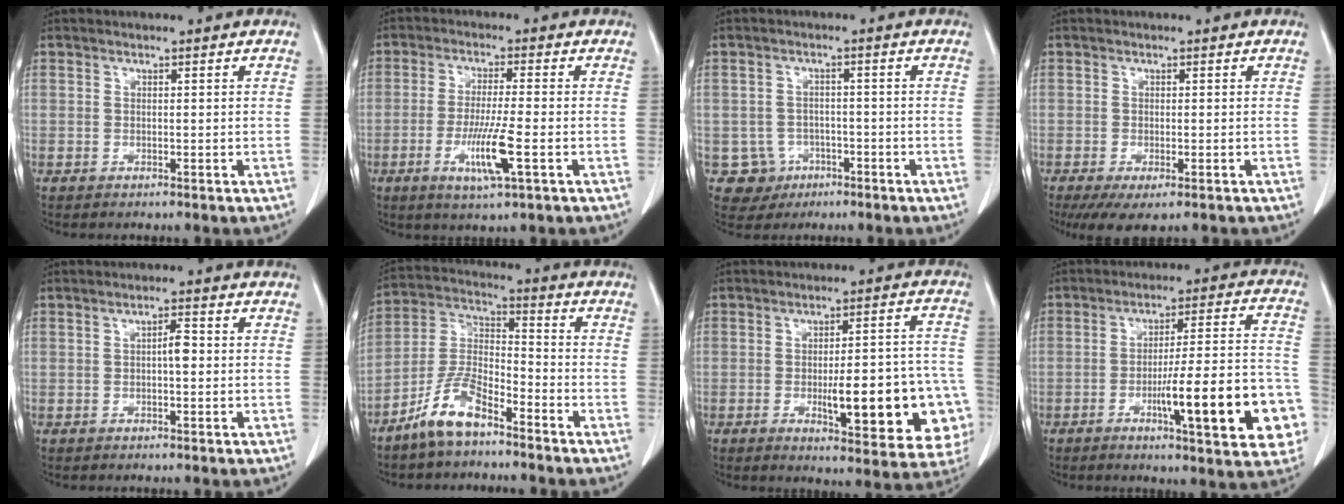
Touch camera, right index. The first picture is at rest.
{"total": 7.8, "force": [-2.6, 0.0, 7.3], "torque": [-0.138, -0.018, -0.048]}
{"total": 5.3, "force": [-2.5, 4.6, -0.1], "torque": [0.005, 0.011, -0.033]}
{"total": 6.1, "force": [-4.2, 1.7, 4.1], "torque": [-0.060, -0.017, -0.066]}
{"total": 2.3, "force": [-0.1, 0.6, 2.2], "torque": [-0.037, 0.005, -0.002]}
{"total": 9.3, "force": [-6.7, 2.9, 5.7], "torque": [-0.128, 0.003, -0.133]}
{"total": 18.1, "force": [-4.9, 4.3, 16.9], "torque": [-0.135, 0.028, -0.043]}
{"total": 17.8, "force": [-6.0, 2.6, 16.5], "torque": [-0.185, 0.021, -0.075]}